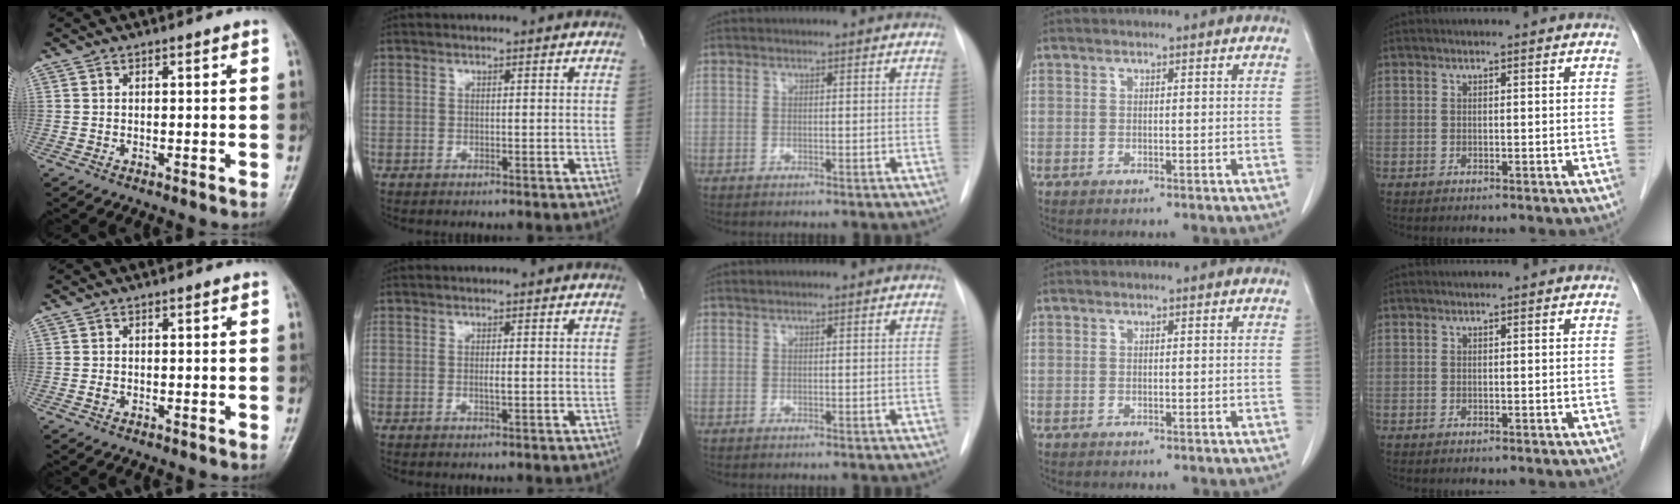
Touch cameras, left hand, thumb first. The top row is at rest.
{"thumb": {"total": 0.7, "force": [-0.1, 0.6, 0.3], "torque": [-0.004, 0.005, -0.001]}, "index": {"total": 0.6, "force": [0.1, 0.0, 0.6], "torque": [-0.015, -0.002, 0.000]}}